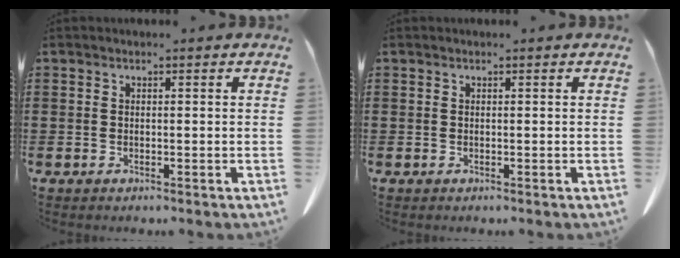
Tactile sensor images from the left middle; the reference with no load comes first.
{"total": 0.0}